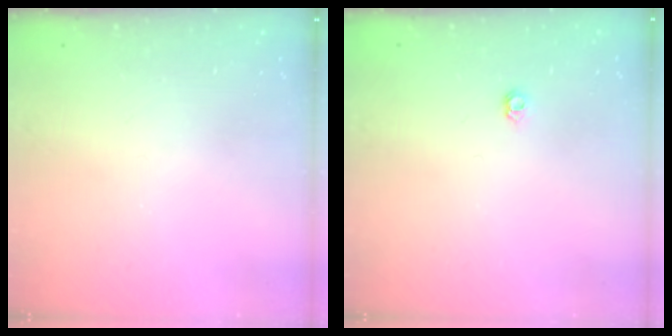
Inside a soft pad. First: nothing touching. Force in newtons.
{"total": 4.7, "press": 4.7, "slide": 0.8}